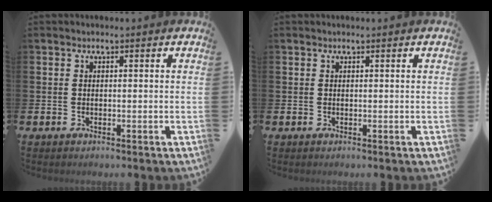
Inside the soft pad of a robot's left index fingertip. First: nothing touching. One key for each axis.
{"total": 0.0}